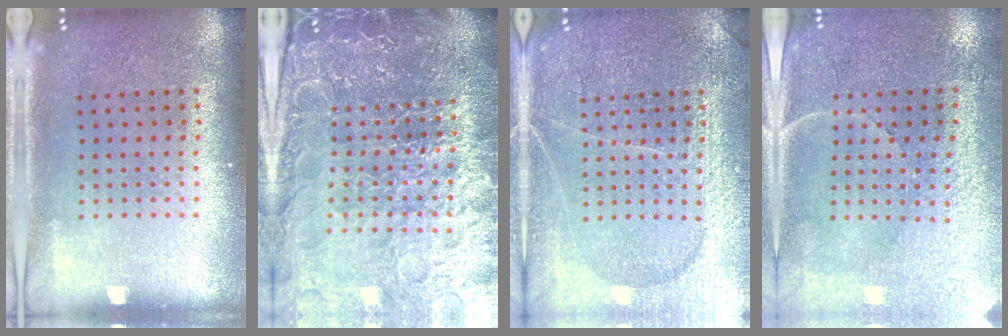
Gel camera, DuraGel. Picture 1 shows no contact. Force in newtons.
{"total": 5.8, "press": 5.2, "slide": 2.6}
{"total": 3.6, "press": 3.6, "slide": 0.5}
{"total": 3.4, "press": 3.1, "slide": 1.4}